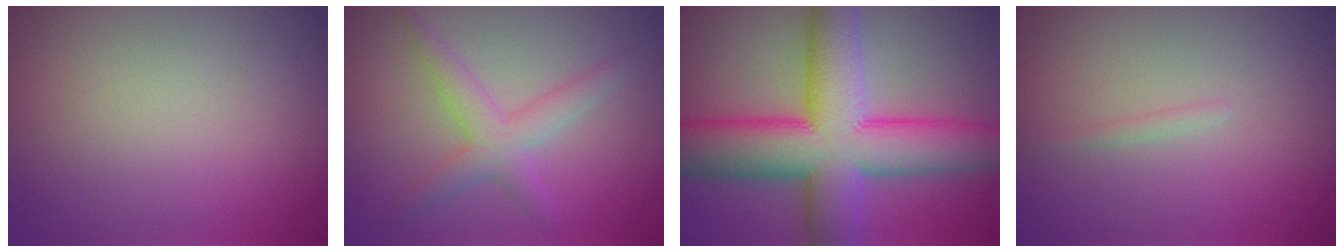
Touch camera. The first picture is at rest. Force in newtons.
{"total": 3.1, "press": 3.1, "slide": 0.1}
{"total": 12.9, "press": 12.9, "slide": 0.3}
{"total": 0.6, "press": 0.6, "slide": 0.0}